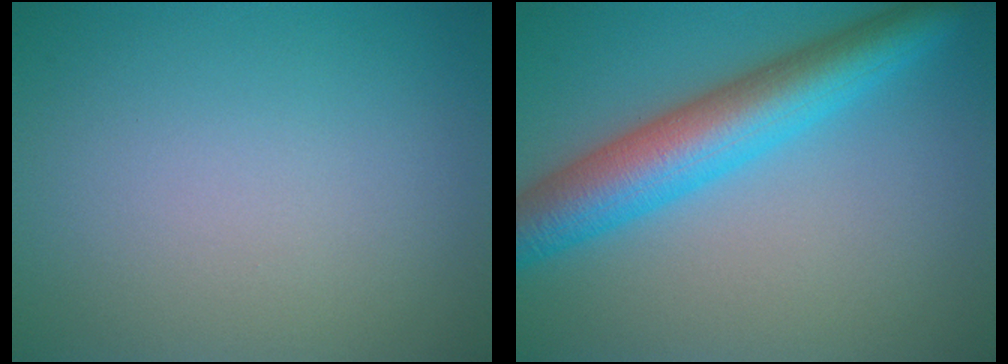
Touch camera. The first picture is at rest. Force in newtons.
{"total": 7.5, "press": 7.5, "slide": 0.1}